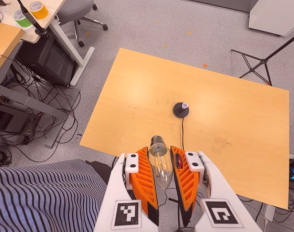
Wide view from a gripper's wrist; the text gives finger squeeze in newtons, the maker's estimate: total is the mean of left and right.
{"total": 21.4, "left": 24.7, "right": 18.2}